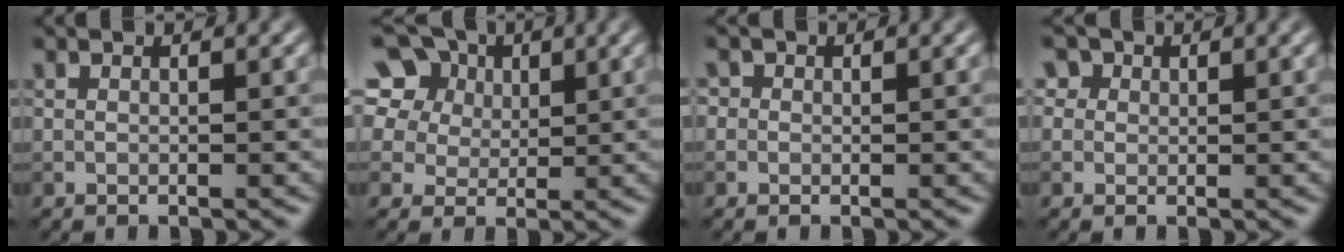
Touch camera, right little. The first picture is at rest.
{"total": 15.0, "force": [8.4, 10.1, 7.2], "torque": [-0.173, 0.056, 0.136]}
{"total": 0.8, "force": [0.3, 0.7, 0.1], "torque": [0.003, 0.001, -0.010]}
{"total": 3.1, "force": [1.7, 2.3, 1.1], "torque": [-0.022, 0.009, 0.018]}